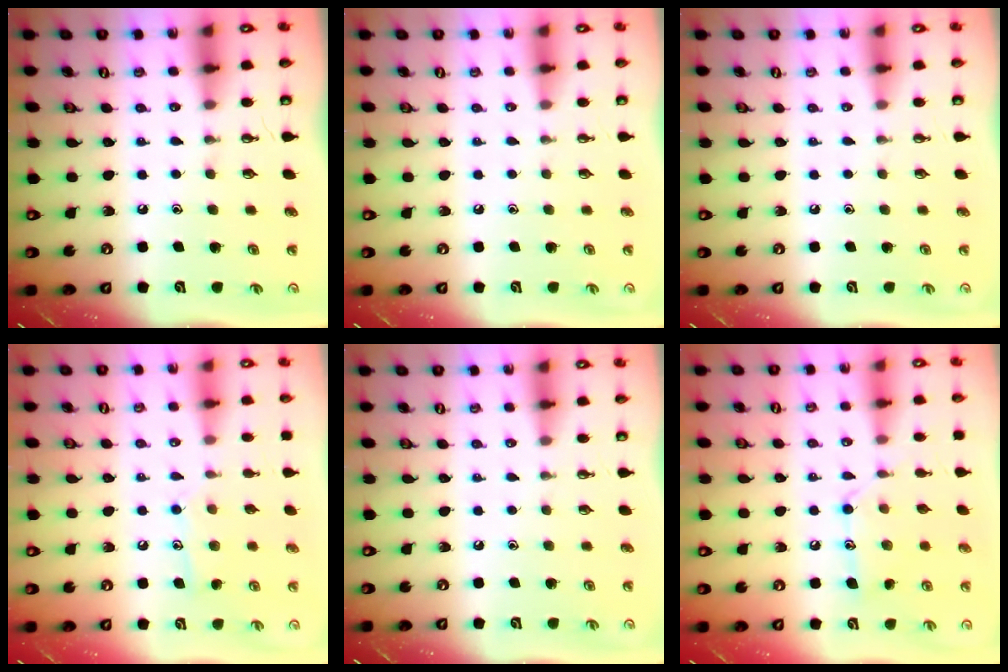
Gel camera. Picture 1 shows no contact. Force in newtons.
{"total": 0.0}
{"total": 0.0}
{"total": 9.2, "press": 9.2, "slide": 0.5}
{"total": 0.0}
{"total": 11.7, "press": 11.6, "slide": 0.6}